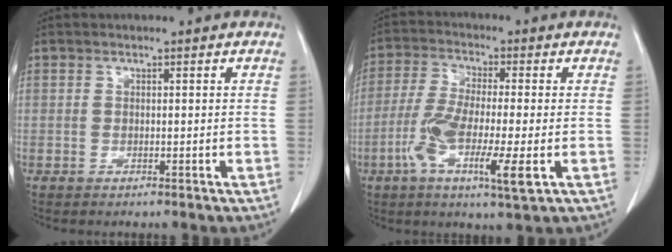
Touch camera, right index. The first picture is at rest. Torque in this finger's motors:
{"motor_torque": [0.64, -0.28, 0.59, 0.18]}